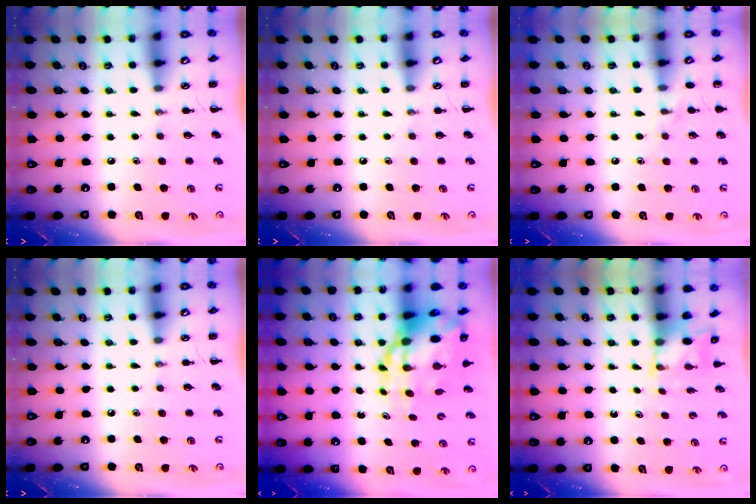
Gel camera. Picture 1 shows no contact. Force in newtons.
{"total": 0.0}
{"total": 5.3, "press": 5.0, "slide": 1.6}
{"total": 0.0}
{"total": 11.7, "press": 11.2, "slide": 3.2}
{"total": 2.4, "press": 2.3, "slide": 0.8}